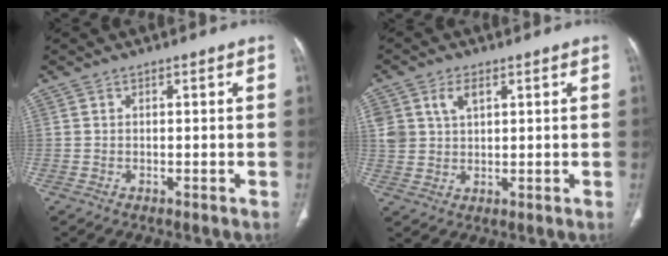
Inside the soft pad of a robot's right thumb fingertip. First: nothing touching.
{"total": 5.8, "force": [2.5, 3.8, 3.6], "torque": [-0.062, -0.004, 0.055]}